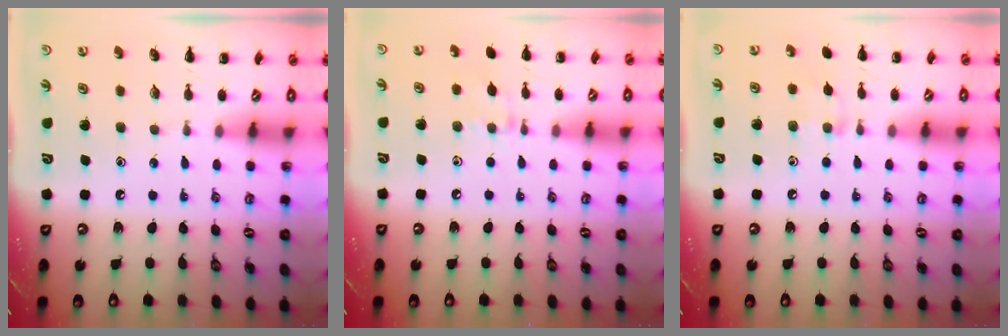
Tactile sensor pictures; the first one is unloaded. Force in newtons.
{"total": 6.5, "press": 6.3, "slide": 1.6}
{"total": 6.7, "press": 6.4, "slide": 2.2}